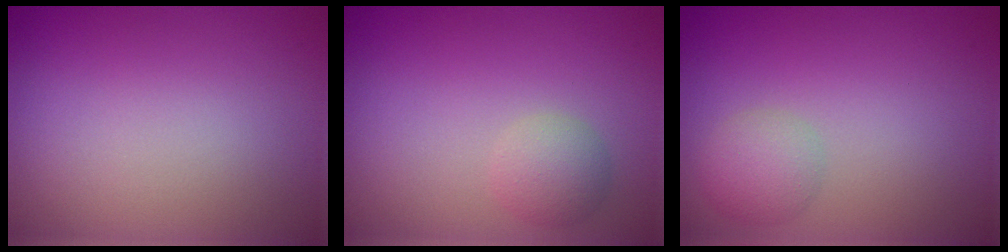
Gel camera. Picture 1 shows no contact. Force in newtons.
{"total": 2.2, "press": 2.2, "slide": 0.1}
{"total": 2.2, "press": 2.2, "slide": 0.1}